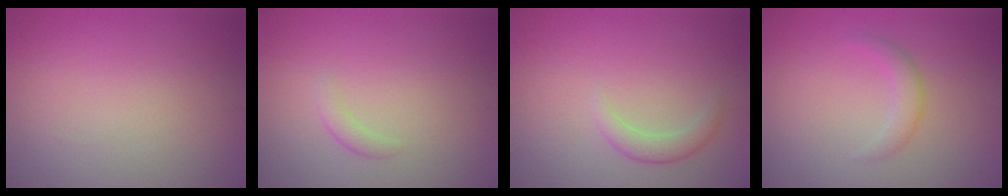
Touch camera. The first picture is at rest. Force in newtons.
{"total": 1.0, "press": 1.0, "slide": 0.0}
{"total": 1.7, "press": 1.7, "slide": 0.1}
{"total": 1.7, "press": 1.7, "slide": 0.1}